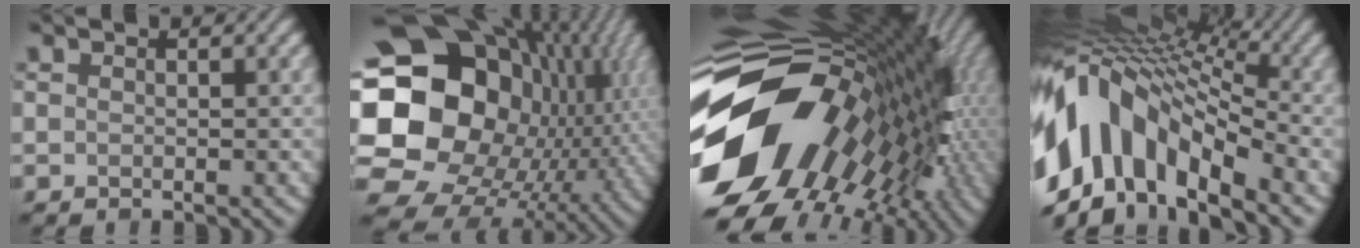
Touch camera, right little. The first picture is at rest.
{"total": 21.9, "force": [1.1, 17.7, 12.8], "torque": [-0.254, -0.021, 0.023]}
{"total": 19.3, "force": [-2.6, 13.6, 13.6], "torque": [-0.256, -0.012, -0.038]}
{"total": 14.0, "force": [-3.8, 8.0, 10.8], "torque": [-0.208, 0.022, -0.077]}